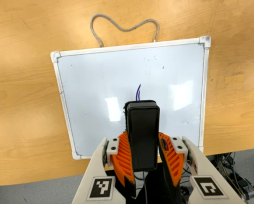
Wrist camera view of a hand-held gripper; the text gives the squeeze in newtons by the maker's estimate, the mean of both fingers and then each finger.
{"total": 5.1, "left": 4.6, "right": 5.5}